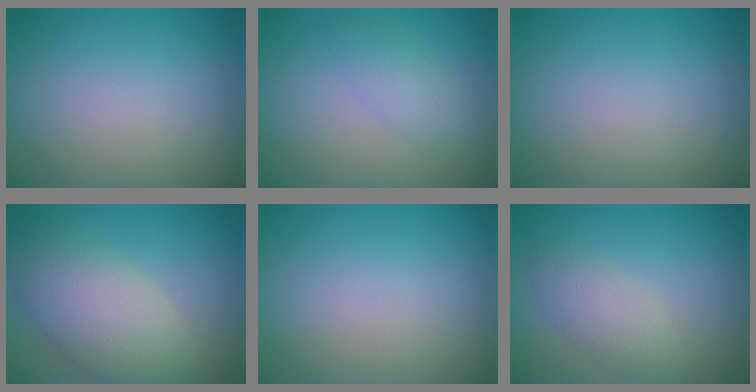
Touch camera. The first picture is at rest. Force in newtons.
{"total": 2.2, "press": 2.2, "slide": 0.1}
{"total": 0.0}
{"total": 7.5, "press": 7.5, "slide": 0.6}
{"total": 0.0}
{"total": 2.6, "press": 2.6, "slide": 0.2}